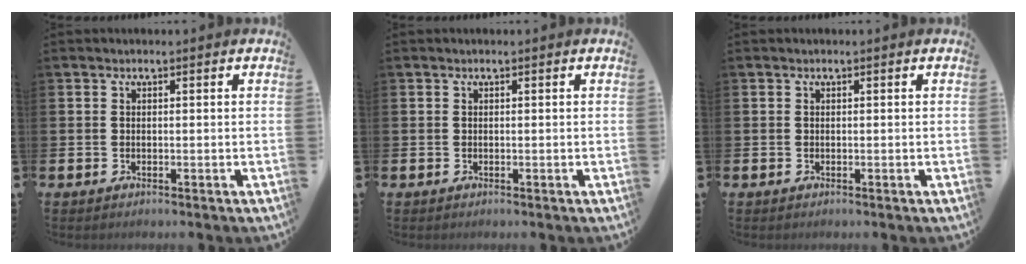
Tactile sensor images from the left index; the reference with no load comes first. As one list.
[{"total": 0.0}, {"total": 0.0}]